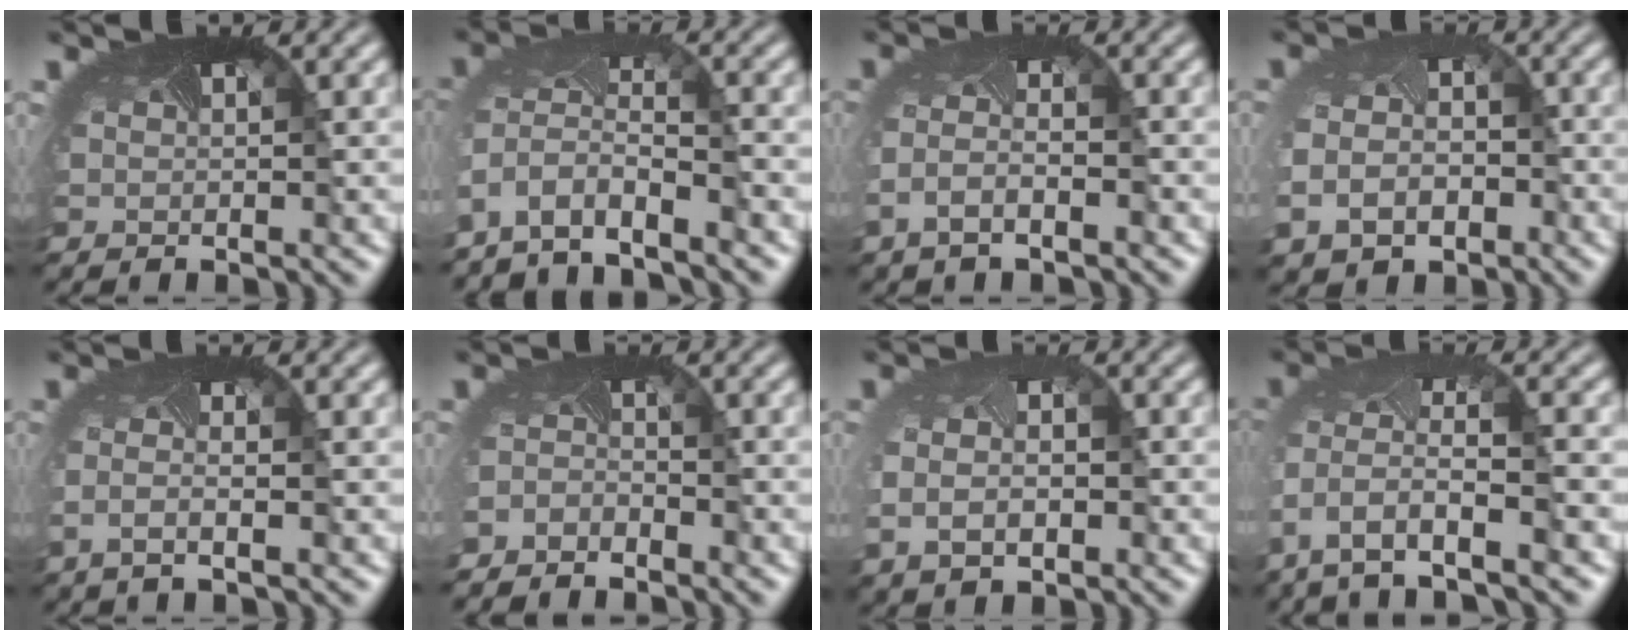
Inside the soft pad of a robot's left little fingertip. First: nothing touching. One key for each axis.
{"total": 5.2, "fx": -4.5, "fy": 1.5, "fz": 2.3, "tx": -0.064, "ty": -0.010, "tz": -0.083}
{"total": 2.3, "fx": -1.3, "fy": 0.8, "fz": 1.7, "tx": -0.054, "ty": -0.005, "tz": -0.031}
{"total": 5.9, "fx": -2.2, "fy": 4.6, "fz": 2.9, "tx": -0.066, "ty": -0.036, "tz": -0.022}
{"total": 1.8, "fx": -0.7, "fy": 0.5, "fz": 1.6, "tx": -0.042, "ty": -0.010, "tz": -0.021}
{"total": 2.8, "fx": -2.7, "fy": 0.4, "fz": -0.6, "tx": -0.008, "ty": -0.019, "tz": -0.054}
{"total": 4.6, "fx": -0.4, "fy": 3.1, "fz": 3.3, "tx": -0.079, "ty": -0.015, "tz": 0.002}
{"total": 7.1, "fx": -3.2, "fy": 3.1, "fz": 5.5, "tx": -0.150, "ty": -0.029, "tz": -0.048}